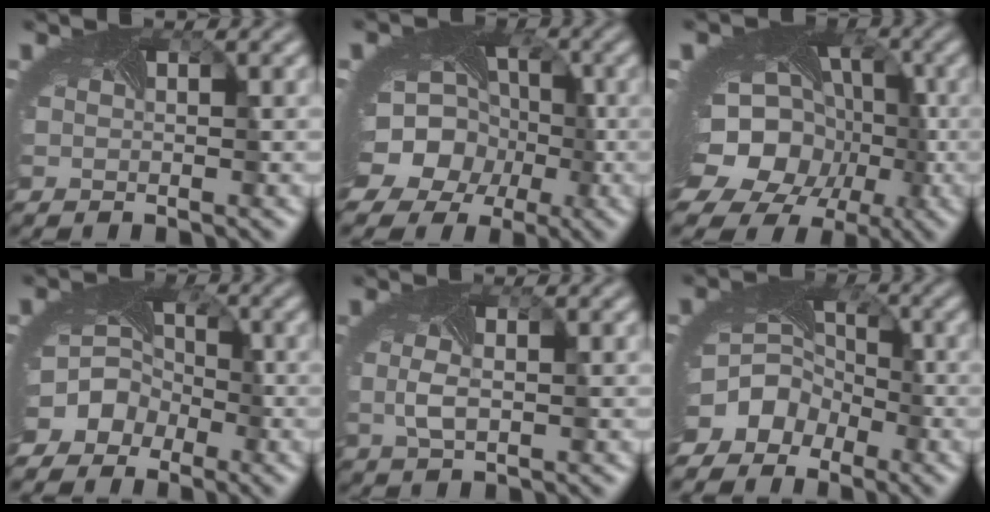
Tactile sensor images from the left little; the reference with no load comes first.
{"total": 13.5, "force": [-4.1, 11.4, 6.1], "torque": [-0.120, -0.022, -0.082]}
{"total": 18.6, "force": [-5.6, 14.5, 10.2], "torque": [-0.168, -0.040, -0.094]}
{"total": 8.1, "force": [-3.9, 6.7, 2.3], "torque": [-0.044, -0.017, -0.074]}
{"total": 1.5, "force": [-0.2, 0.3, 1.4], "torque": [-0.045, -0.004, -0.003]}
{"total": 8.5, "force": [-4.6, 6.7, 2.5], "torque": [-0.047, -0.017, -0.080]}